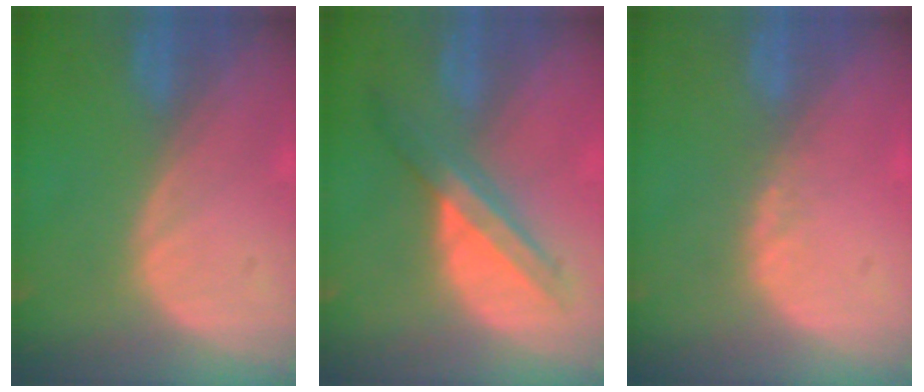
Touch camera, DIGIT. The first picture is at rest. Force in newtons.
{"total": 7.1, "press": 6.0, "slide": 3.9}
{"total": 1.3, "press": 1.1, "slide": 0.7}